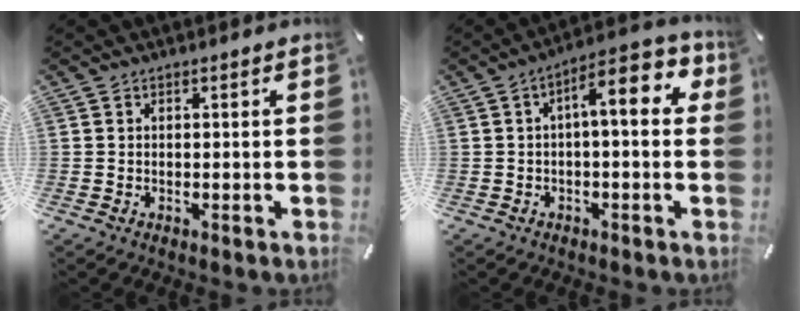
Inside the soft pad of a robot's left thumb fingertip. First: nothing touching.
{"total": 10.3, "force": [2.4, 3.8, 9.3], "torque": [-0.133, -0.017, 0.035]}